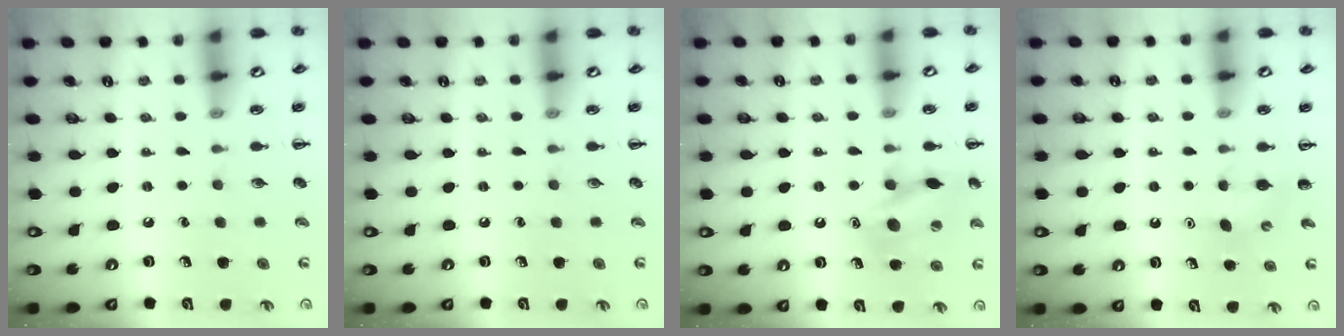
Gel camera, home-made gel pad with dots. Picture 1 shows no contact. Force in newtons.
{"total": 0.0}
{"total": 12.8, "press": 12.6, "slide": 1.7}
{"total": 2.7, "press": 2.6, "slide": 0.7}